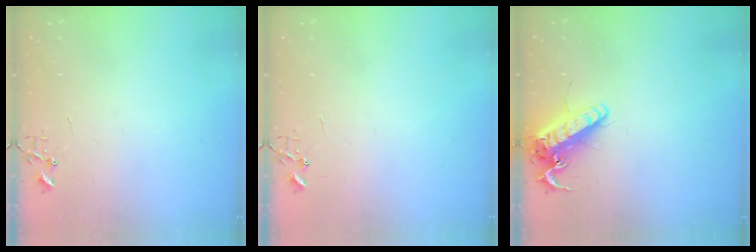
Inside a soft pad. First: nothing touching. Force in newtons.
{"total": 0.0}
{"total": 14.6, "press": 14.4, "slide": 2.4}